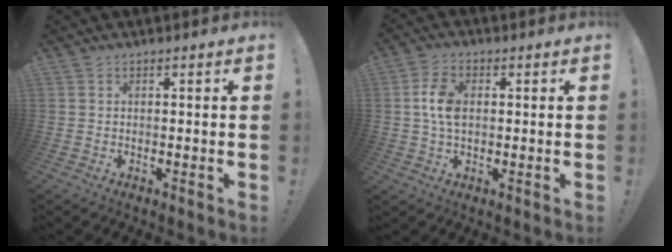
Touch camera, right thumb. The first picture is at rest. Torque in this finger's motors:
{"motor_torque": [0.01, 0.35, 0.68, -0.66, -0.02]}